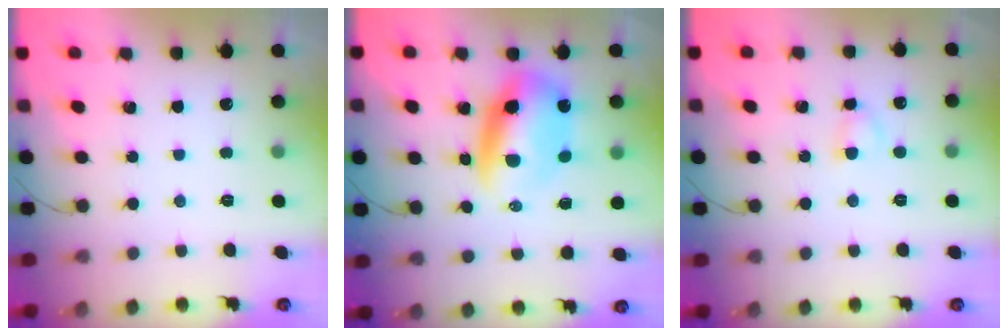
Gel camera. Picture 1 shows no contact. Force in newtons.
{"total": 10.0, "press": 9.7, "slide": 2.3}
{"total": 2.8, "press": 2.5, "slide": 1.2}